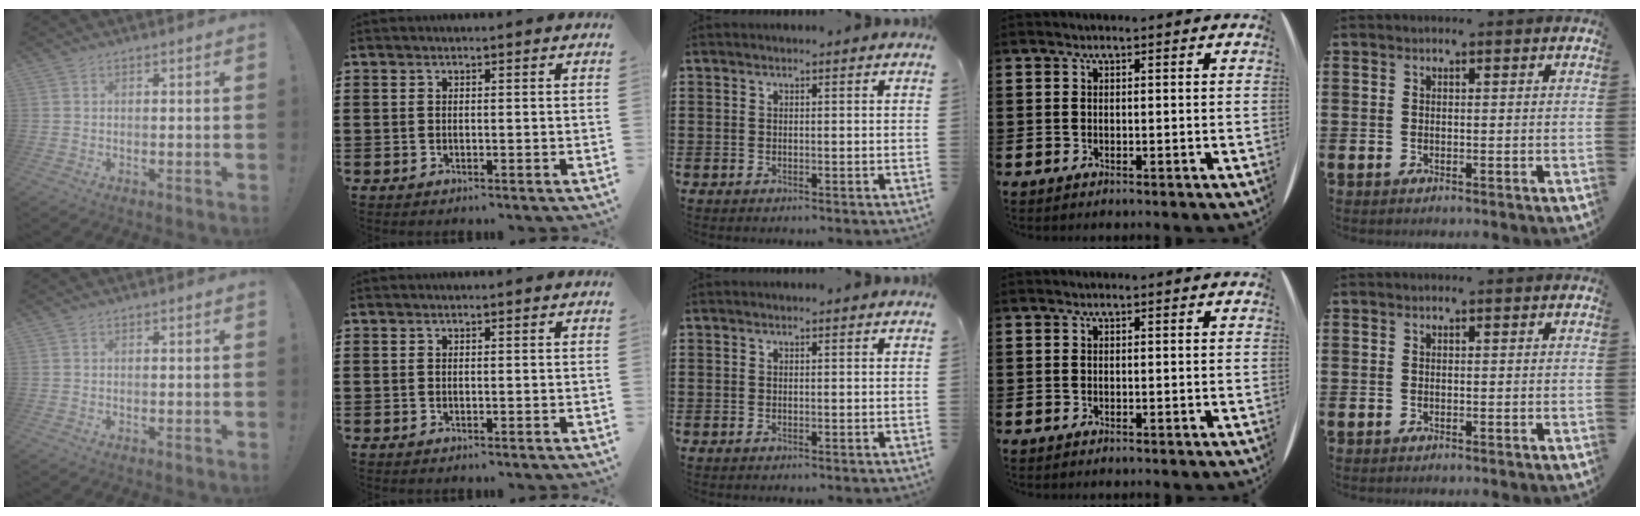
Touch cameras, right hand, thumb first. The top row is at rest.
{}